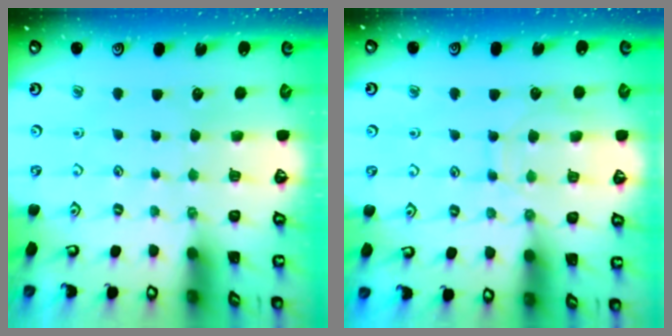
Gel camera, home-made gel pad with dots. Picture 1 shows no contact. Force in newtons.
{"total": 8.9, "press": 8.9, "slide": 0.7}